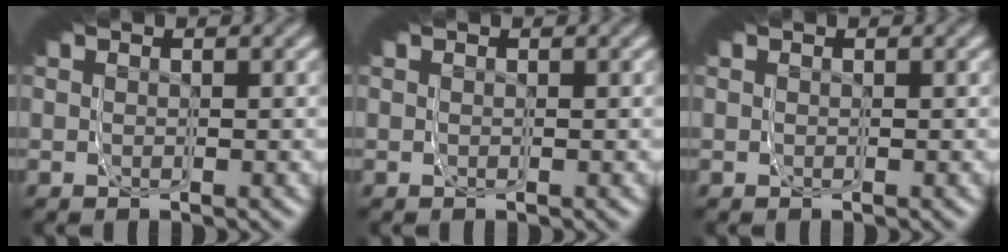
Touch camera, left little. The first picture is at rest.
{"total": 0.0}
{"total": 0.0}